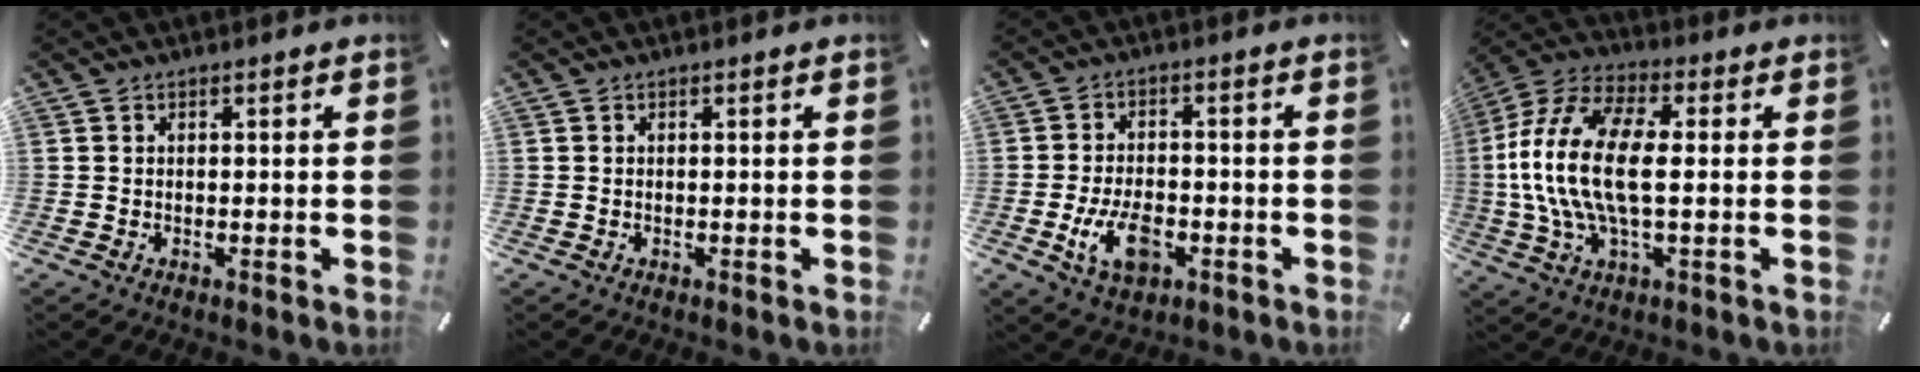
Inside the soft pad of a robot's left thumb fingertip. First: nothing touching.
{"total": 0.0}
{"total": 9.4, "force": [-3.1, 5.6, 6.9], "torque": [-0.138, 0.005, -0.054]}
{"total": 17.3, "force": [0.1, 8.1, 15.2], "torque": [-0.332, -0.008, -0.002]}